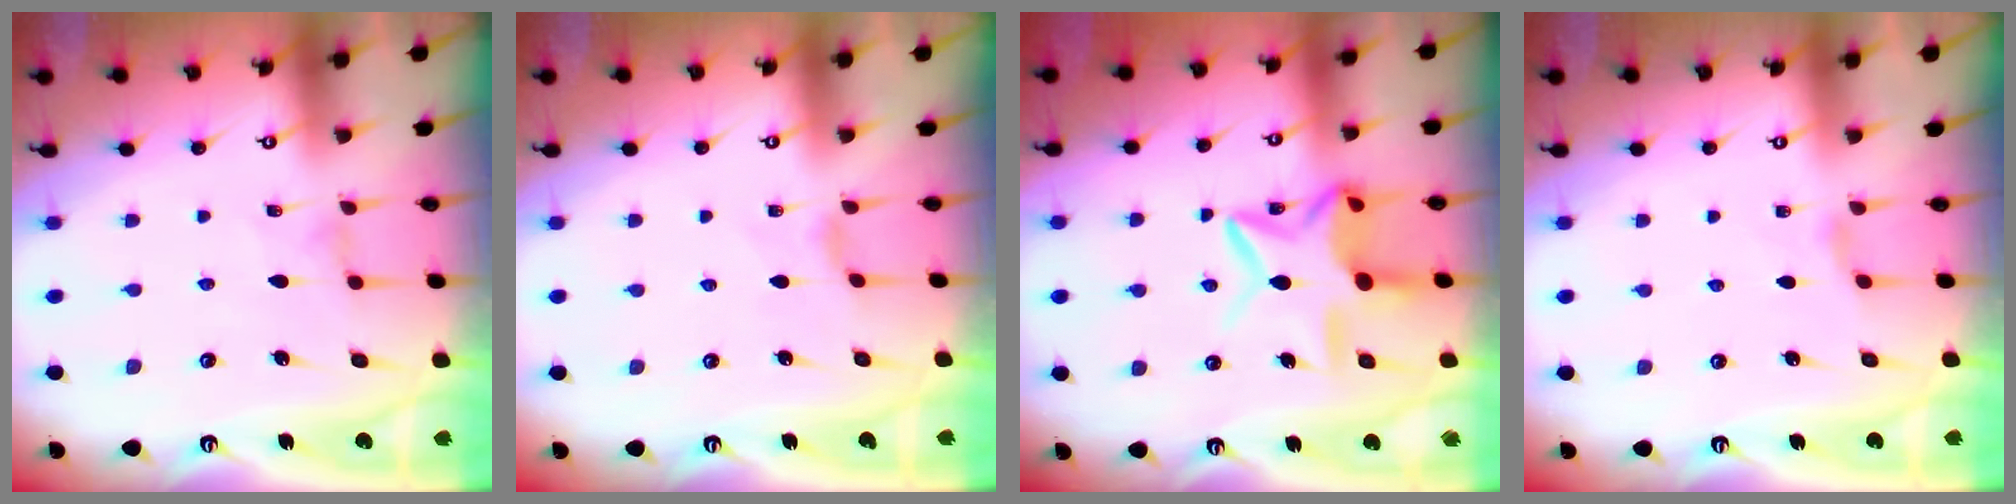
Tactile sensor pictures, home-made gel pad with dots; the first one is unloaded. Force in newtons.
{"total": 1.0, "press": 0.9, "slide": 0.4}
{"total": 13.3, "press": 13.3, "slide": 1.1}
{"total": 2.6, "press": 2.6, "slide": 0.6}